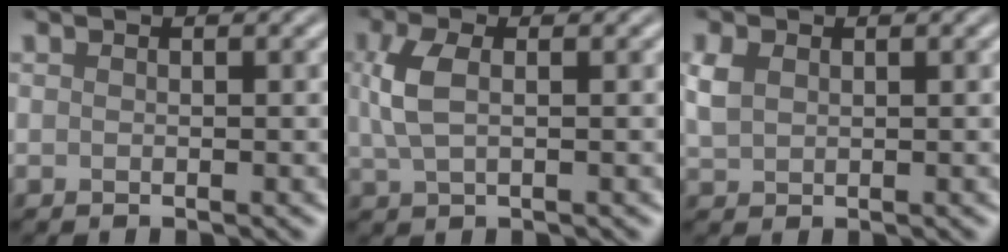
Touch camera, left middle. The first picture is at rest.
{"total": 3.2, "force": [0.7, 1.6, 2.7], "torque": [-0.067, 0.005, 0.013]}
{"total": 2.1, "force": [0.7, 1.5, 1.2], "torque": [-0.030, 0.004, 0.016]}